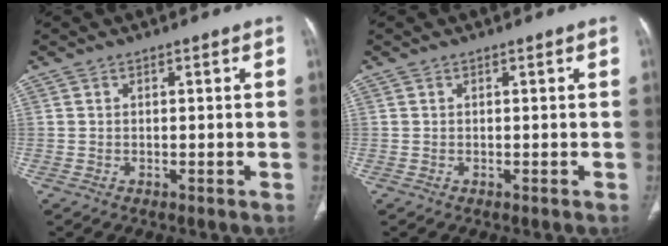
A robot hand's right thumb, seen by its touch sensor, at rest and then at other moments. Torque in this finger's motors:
{"motor_torque": [-0.04, 0.07, -0.01, 0.01, 0.00]}